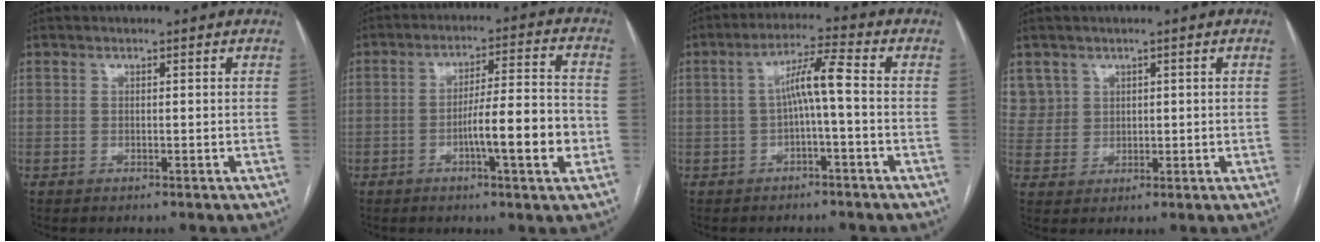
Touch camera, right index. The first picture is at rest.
{"total": 10.9, "force": [-3.2, 0.7, 10.4], "torque": [-0.162, 0.006, -0.050]}
{"total": 5.9, "force": [-0.5, 0.1, 5.8], "torque": [-0.102, 0.024, -0.007]}
{"total": 4.8, "force": [2.6, 4.0, -0.2], "torque": [0.017, 0.008, 0.052]}